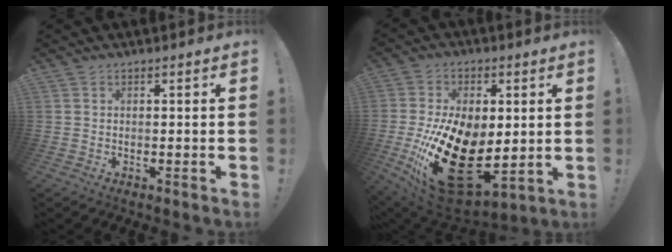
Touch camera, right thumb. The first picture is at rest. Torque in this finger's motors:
{"motor_torque": [1.04, 2.01, 2.45, -0.33, 0.79]}